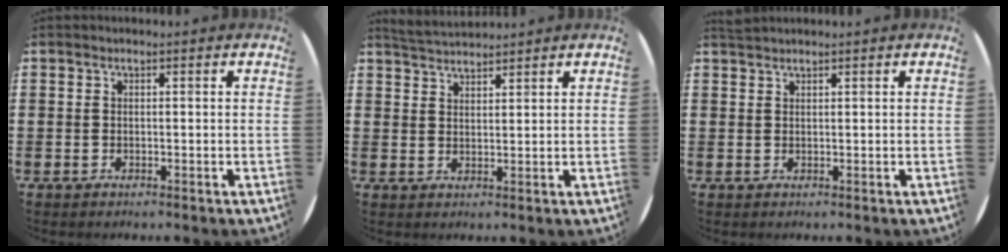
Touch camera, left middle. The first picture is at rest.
{"total": 3.2, "force": [3.2, 0.3, 0.2], "torque": [-0.012, -0.008, 0.061]}
{"total": 1.0, "force": [1.0, -0.1, 0.0], "torque": [-0.002, 0.000, 0.020]}